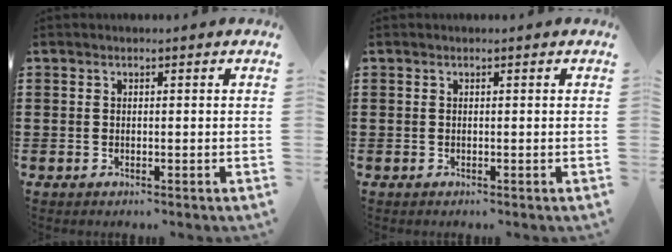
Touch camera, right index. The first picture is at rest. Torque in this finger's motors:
{"motor_torque": [-0.04, 0.25, 0.00, 0.00]}